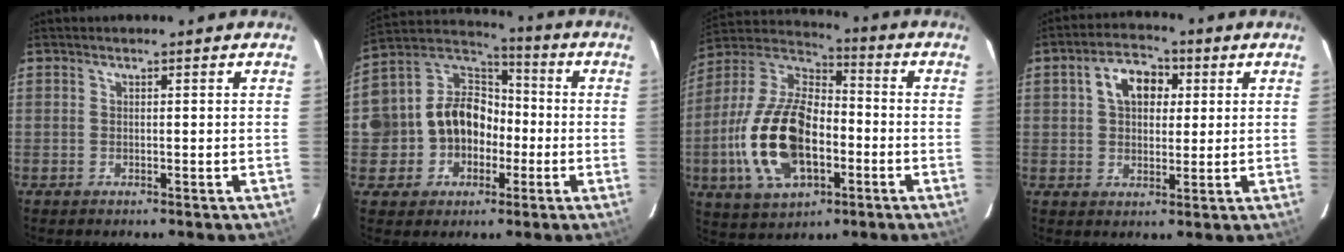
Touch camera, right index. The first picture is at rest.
{"total": 14.7, "force": [-2.8, 13.1, 6.0], "torque": [-0.157, 0.057, -0.036]}
{"total": 20.7, "force": [-5.3, 11.3, 16.6], "torque": [-0.356, 0.001, -0.090]}
{"total": 7.8, "force": [2.3, 5.3, 5.3], "torque": [-0.092, 0.028, 0.038]}